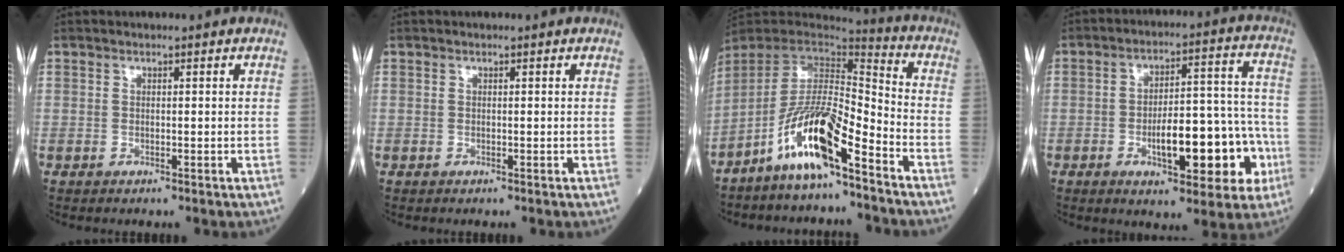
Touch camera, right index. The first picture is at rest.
{"total": 0.0}
{"total": 13.2, "force": [-8.1, 1.5, 10.3], "torque": [-0.205, -0.005, -0.152]}
{"total": 11.8, "force": [-3.7, 5.0, 10.0], "torque": [-0.127, 0.033, -0.043]}